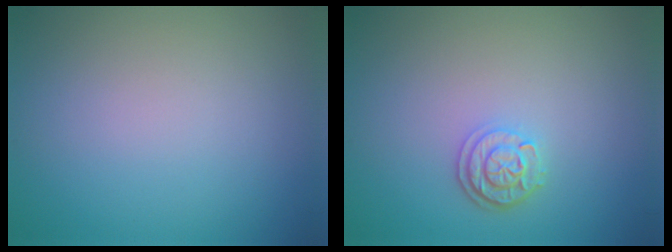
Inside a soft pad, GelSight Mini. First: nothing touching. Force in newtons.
{"total": 2.4, "press": 2.1, "slide": 1.3}